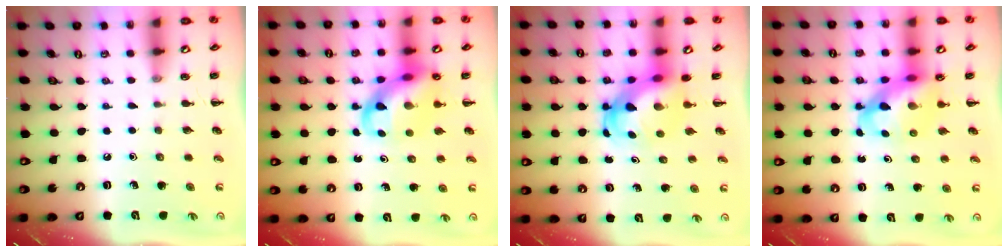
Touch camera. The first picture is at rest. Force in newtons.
{"total": 11.7, "press": 11.4, "slide": 2.9}
{"total": 5.7, "press": 5.4, "slide": 1.6}
{"total": 12.0, "press": 11.6, "slide": 3.3}